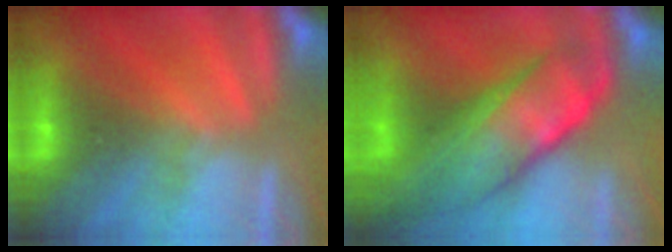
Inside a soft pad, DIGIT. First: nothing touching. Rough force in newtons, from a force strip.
{"total": 7.5}